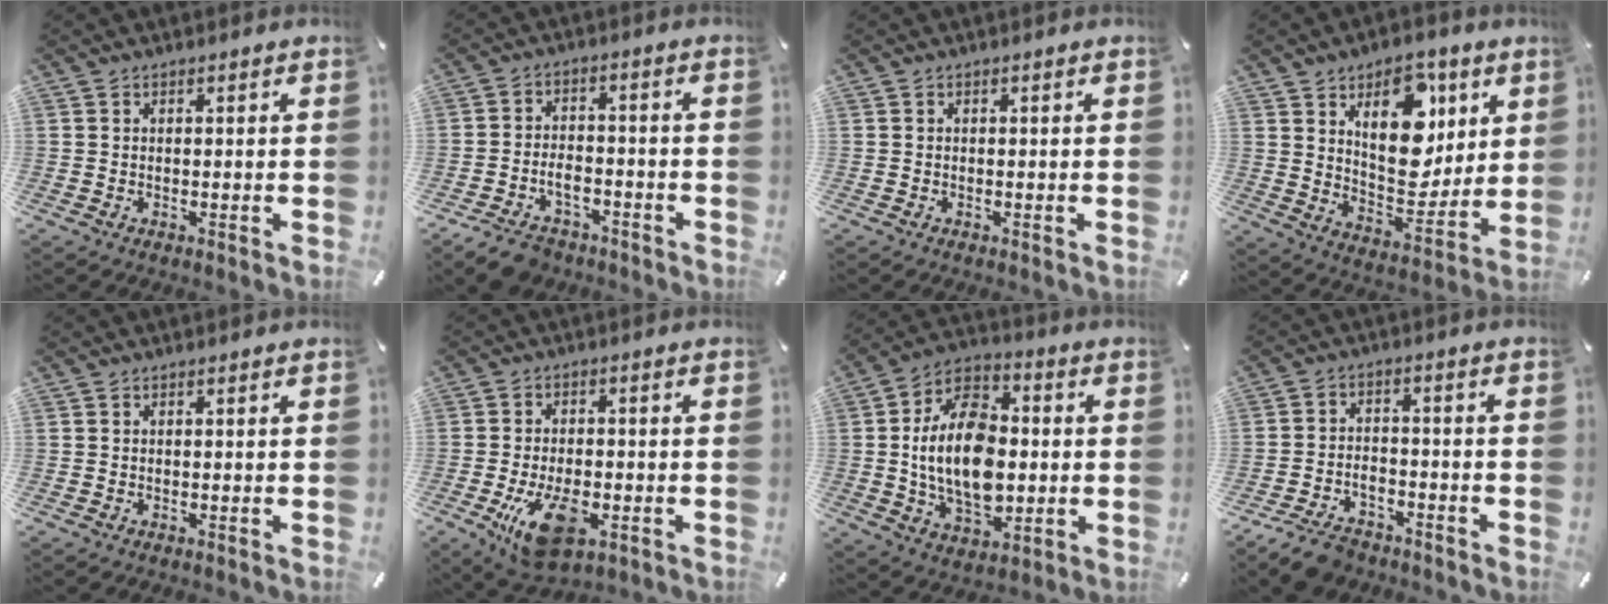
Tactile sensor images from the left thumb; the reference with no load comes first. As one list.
[{"total": 6.7, "force": [-4.1, 4.2, 3.1], "torque": [-0.058, 0.025, -0.074]}, {"total": 0.0}, {"total": 16.7, "force": [7.1, 10.5, 10.9], "torque": [-0.141, -0.031, 0.127]}, {"total": 0.0}, {"total": 12.0, "force": [-4.1, 6.8, 9.0], "torque": [-0.163, -0.006, -0.072]}, {"total": 19.0, "force": [-0.7, 12.3, 14.4], "torque": [-0.291, 0.003, -0.018]}, {"total": 6.8, "force": [-5.6, 3.1, 2.4], "torque": [-0.047, 0.027, -0.106]}]